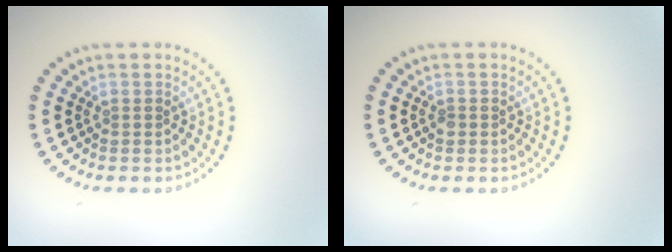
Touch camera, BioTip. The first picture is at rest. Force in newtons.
{"total": 0.7, "press": 0.6, "slide": 0.2}